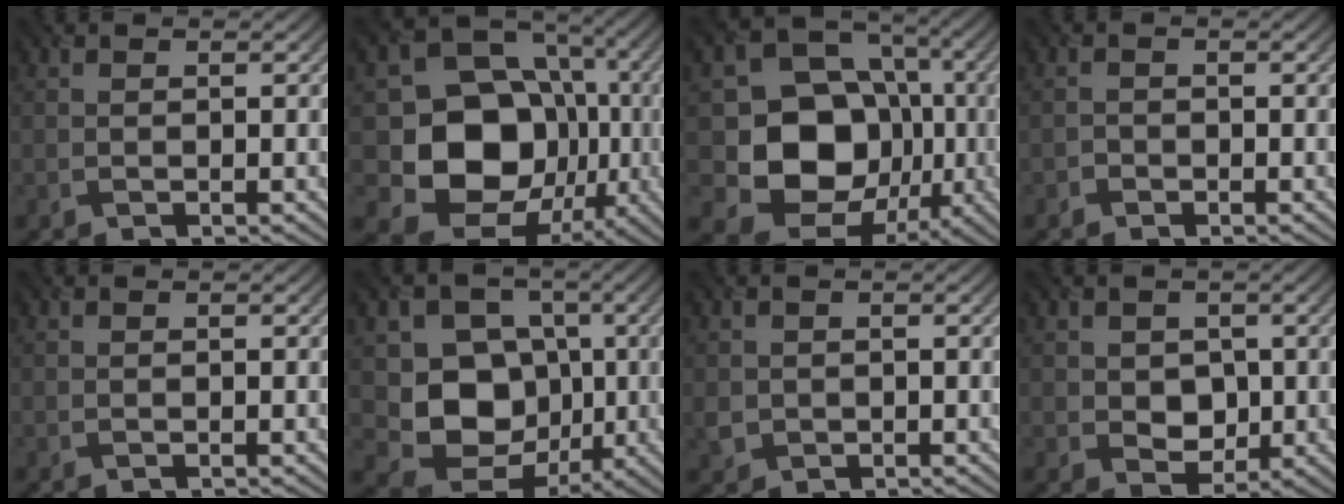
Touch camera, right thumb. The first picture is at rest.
{"total": 16.4, "force": [-2.4, 13.5, 9.1], "torque": [-0.171, -0.043, -0.036]}
{"total": 14.8, "force": [-2.1, 12.2, 8.1], "torque": [-0.150, -0.033, -0.040]}
{"total": 0.9, "force": [-0.7, 0.6, 0.1], "torque": [0.000, 0.001, -0.014]}
{"total": 0.0}
{"total": 10.0, "force": [-0.7, 8.6, 5.2], "torque": [-0.109, -0.025, -0.018]}
{"total": 1.9, "force": [-0.1, 1.8, 0.5], "torque": [-0.020, -0.007, -0.001]}
{"total": 4.1, "force": [0.3, 3.4, 2.2], "torque": [-0.049, -0.008, 0.003]}